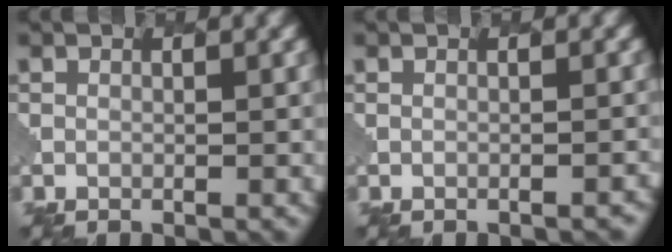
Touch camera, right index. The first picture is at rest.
{"total": 1.4, "force": [-1.1, 0.5, 0.7], "torque": [0.009, 0.005, -0.009]}